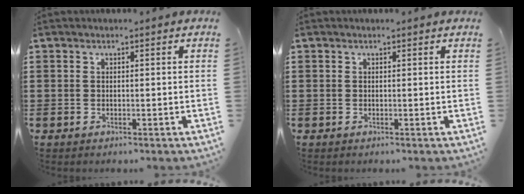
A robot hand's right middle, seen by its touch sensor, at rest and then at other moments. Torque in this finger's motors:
{"motor_torque": [0.00, 0.00, 0.00, 0.00]}